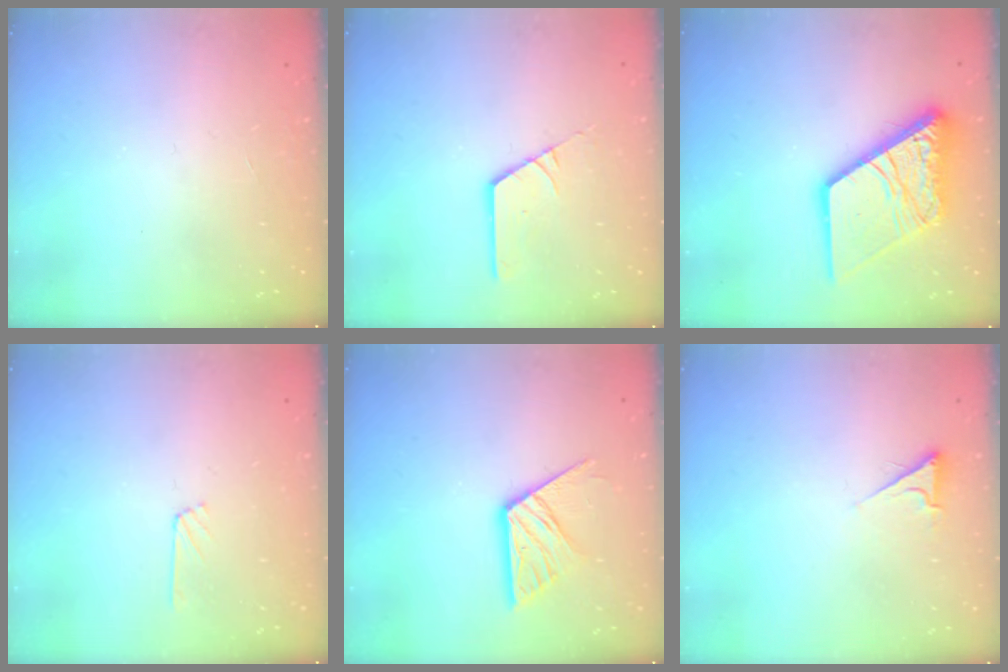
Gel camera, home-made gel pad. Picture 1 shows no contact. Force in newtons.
{"total": 2.5, "press": 2.5, "slide": 0.2}
{"total": 18.7, "press": 18.6, "slide": 2.2}
{"total": 4.5, "press": 4.5, "slide": 0.5}
{"total": 12.0, "press": 12.0, "slide": 1.1}
{"total": 4.0, "press": 4.0, "slide": 0.7}